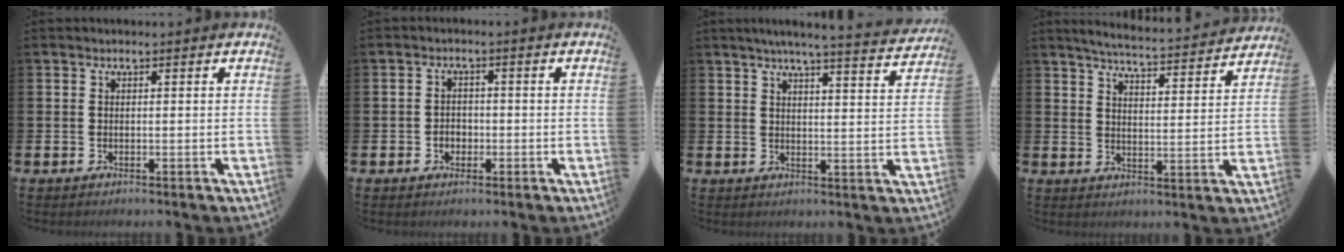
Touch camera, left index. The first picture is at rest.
{"total": 2.0, "force": [-0.7, 1.7, 0.8], "torque": [-0.003, 0.000, -0.019]}
{"total": 5.3, "force": [5.0, -0.5, 1.8], "torque": [-0.036, -0.031, 0.082]}
{"total": 5.5, "force": [5.3, -0.1, 1.2], "torque": [-0.036, -0.044, 0.090]}